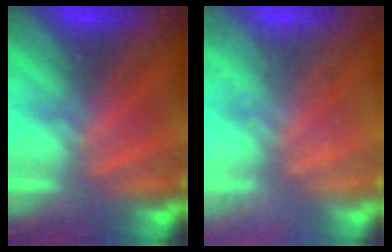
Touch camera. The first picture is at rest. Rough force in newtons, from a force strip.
{"total": 1.8}